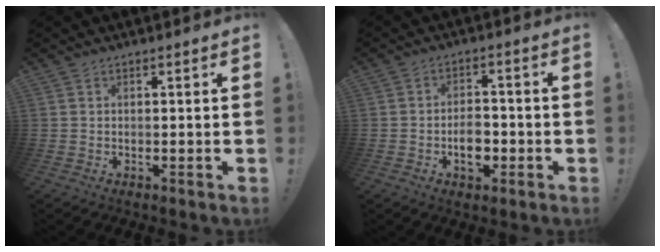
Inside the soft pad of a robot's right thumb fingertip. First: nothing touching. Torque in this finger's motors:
{"motor_torque": [1.08, 0.82, 0.45, -0.51, 0.00]}